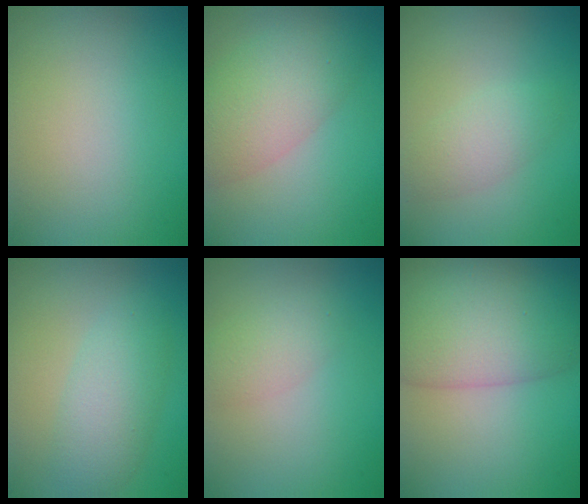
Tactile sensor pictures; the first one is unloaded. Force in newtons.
{"total": 6.0, "press": 6.0, "slide": 0.1}
{"total": 2.3, "press": 2.3, "slide": 0.2}
{"total": 3.9, "press": 3.9, "slide": 0.1}
{"total": 2.2, "press": 2.2, "slide": 0.1}
{"total": 8.8, "press": 8.8, "slide": 0.3}